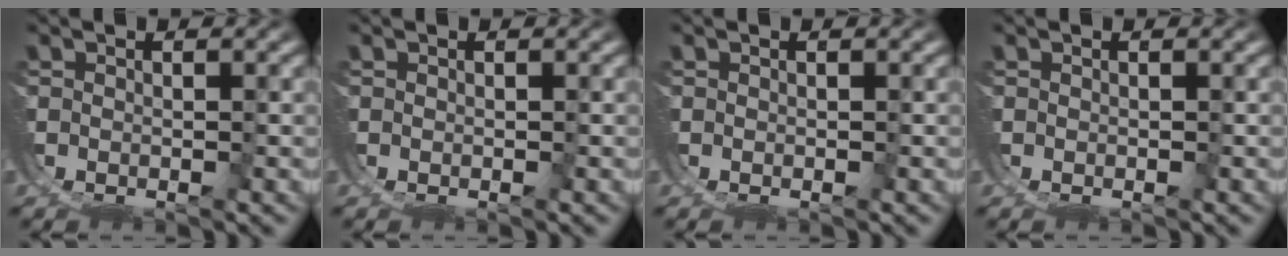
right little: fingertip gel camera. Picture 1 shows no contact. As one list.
[{"total": 0.0}, {"total": 0.0}, {"total": 0.0}]